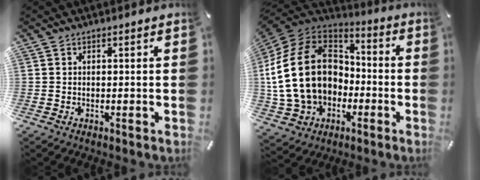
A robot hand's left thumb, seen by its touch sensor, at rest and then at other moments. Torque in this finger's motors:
{"motor_torque": [2.15, 2.86, 2.77, 0.00, 1.05]}